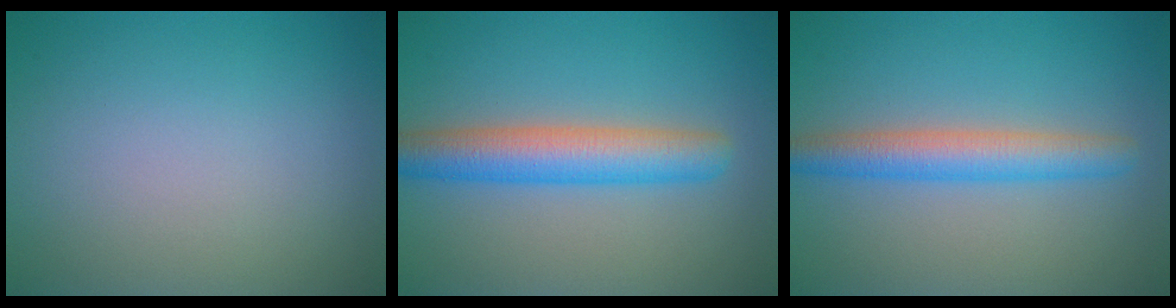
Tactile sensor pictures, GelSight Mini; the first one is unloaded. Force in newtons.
{"total": 5.4, "press": 5.4, "slide": 0.2}
{"total": 4.1, "press": 4.1, "slide": 0.2}